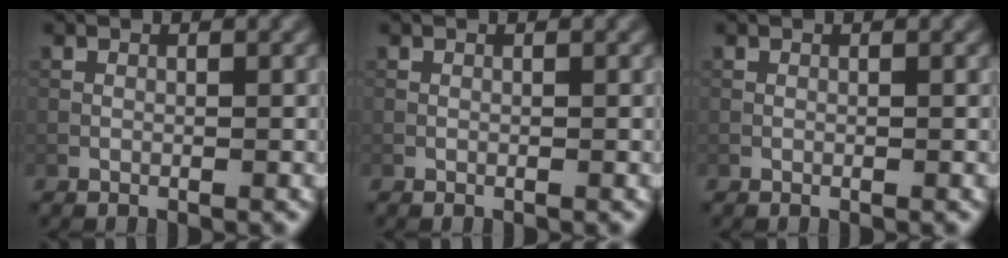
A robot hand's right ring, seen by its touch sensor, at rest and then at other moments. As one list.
[{"total": 0.0}, {"total": 0.0}]